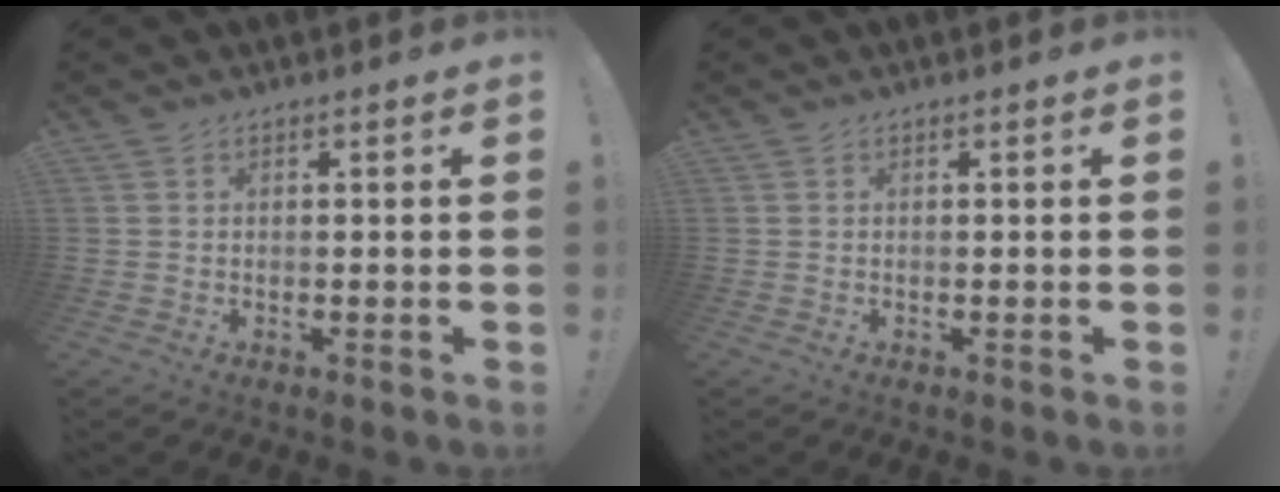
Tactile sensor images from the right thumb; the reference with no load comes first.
{"total": 0.0}